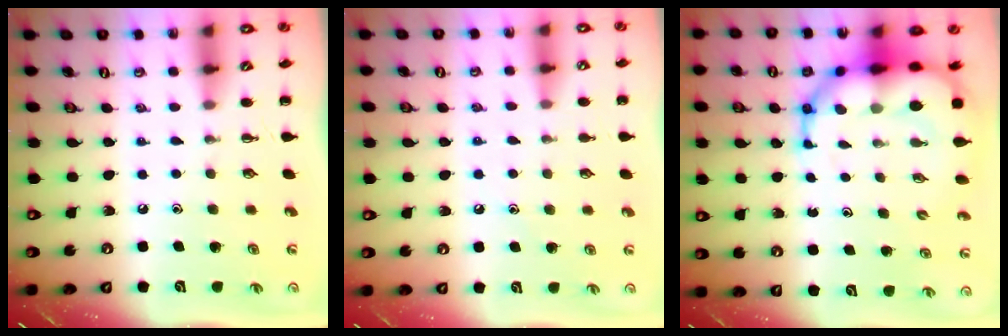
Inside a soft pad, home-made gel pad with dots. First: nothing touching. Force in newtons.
{"total": 8.2, "press": 7.8, "slide": 2.4}
{"total": 13.4, "press": 12.9, "slide": 3.6}